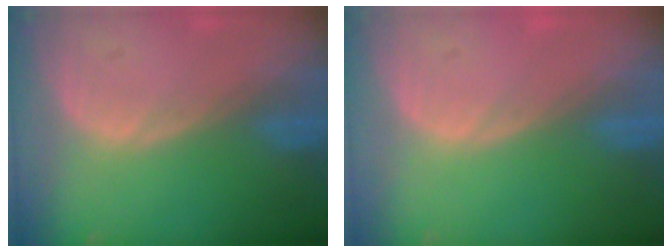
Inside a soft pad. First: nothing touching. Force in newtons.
{"total": 0.0}